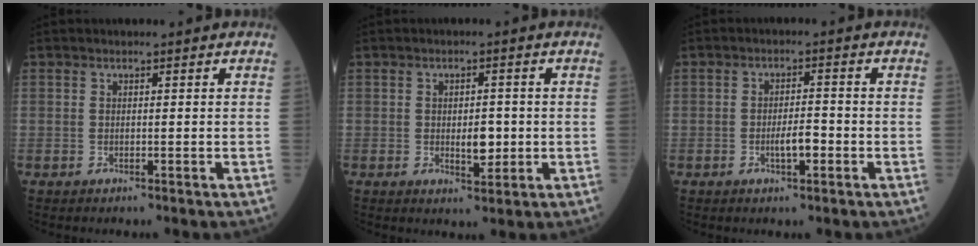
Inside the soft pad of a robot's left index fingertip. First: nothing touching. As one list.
[{"total": 3.4, "force": [-0.5, 1.6, 3.0], "torque": [-0.043, -0.005, -0.004]}, {"total": 3.3, "force": [-1.3, 0.8, 2.9], "torque": [-0.049, -0.001, -0.022]}]